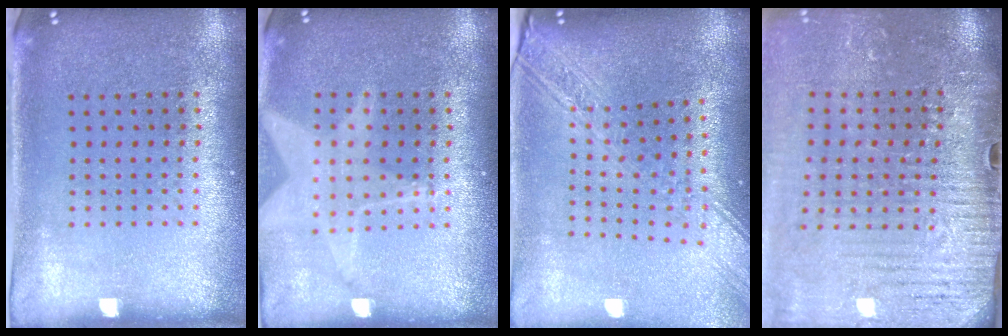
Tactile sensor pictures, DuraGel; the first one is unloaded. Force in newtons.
{"total": 1.3, "press": 1.3, "slide": 0.1}
{"total": 2.7, "press": 2.1, "slide": 1.7}
{"total": 4.1, "press": 3.7, "slide": 2.0}